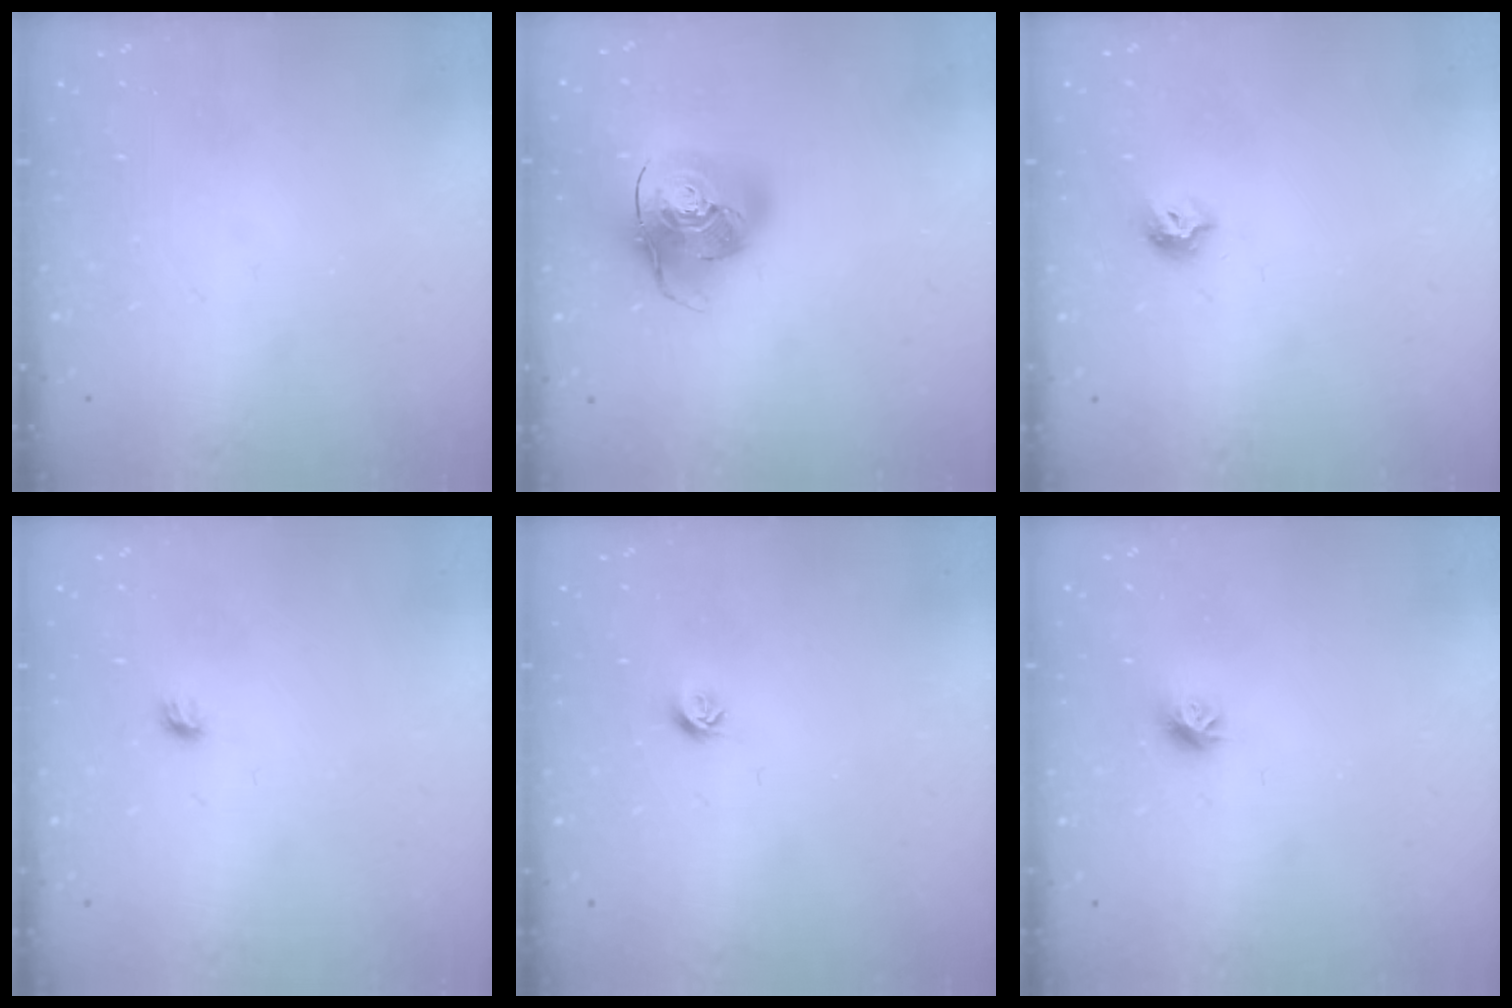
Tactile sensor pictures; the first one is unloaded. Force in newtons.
{"total": 15.6, "press": 15.4, "slide": 2.2}
{"total": 6.3, "press": 6.3, "slide": 0.8}
{"total": 3.7, "press": 3.6, "slide": 0.8}
{"total": 4.9, "press": 4.8, "slide": 0.9}
{"total": 7.4, "press": 7.4, "slide": 0.7}